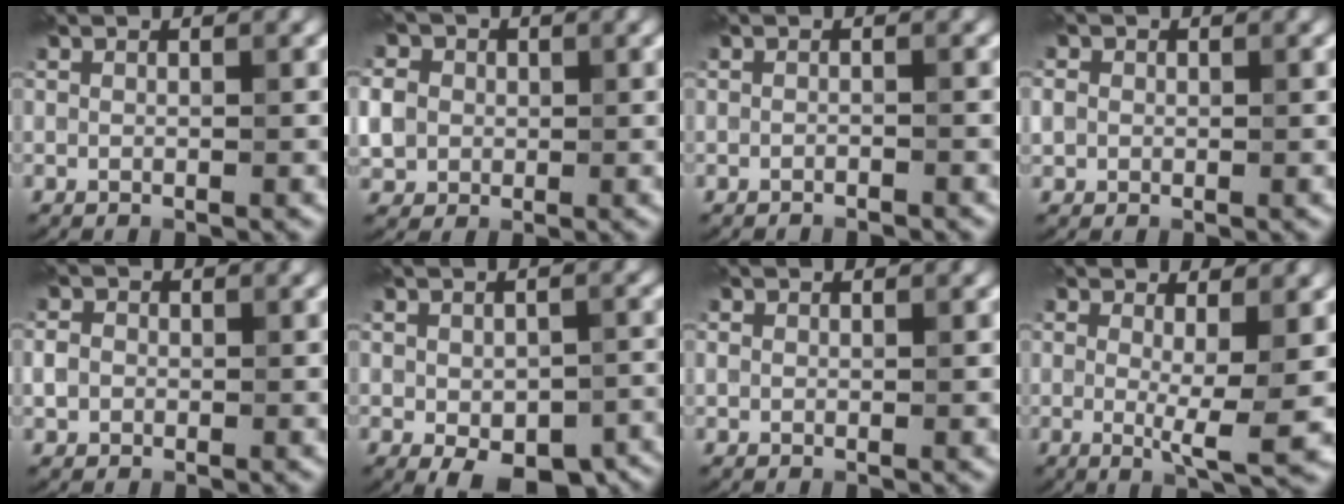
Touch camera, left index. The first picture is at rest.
{"total": 5.4, "force": [0.7, 4.8, 2.4], "torque": [-0.059, 0.024, 0.003]}
{"total": 0.8, "force": [-0.7, 0.1, 0.2], "torque": [0.000, -0.001, -0.014]}
{"total": 1.5, "force": [0.2, 1.4, 0.5], "torque": [-0.009, -0.001, 0.000]}
{"total": 1.7, "force": [-0.1, 1.6, 0.7], "torque": [-0.012, 0.000, -0.008]}
{"total": 7.9, "force": [-3.5, 4.2, 5.6], "torque": [-0.076, -0.023, -0.034]}
{"total": 0.9, "force": [0.4, 0.7, 0.5], "torque": [-0.008, 0.000, 0.007]}
{"total": 4.6, "force": [0.4, 0.9, 4.5], "torque": [-0.069, -0.017, 0.005]}